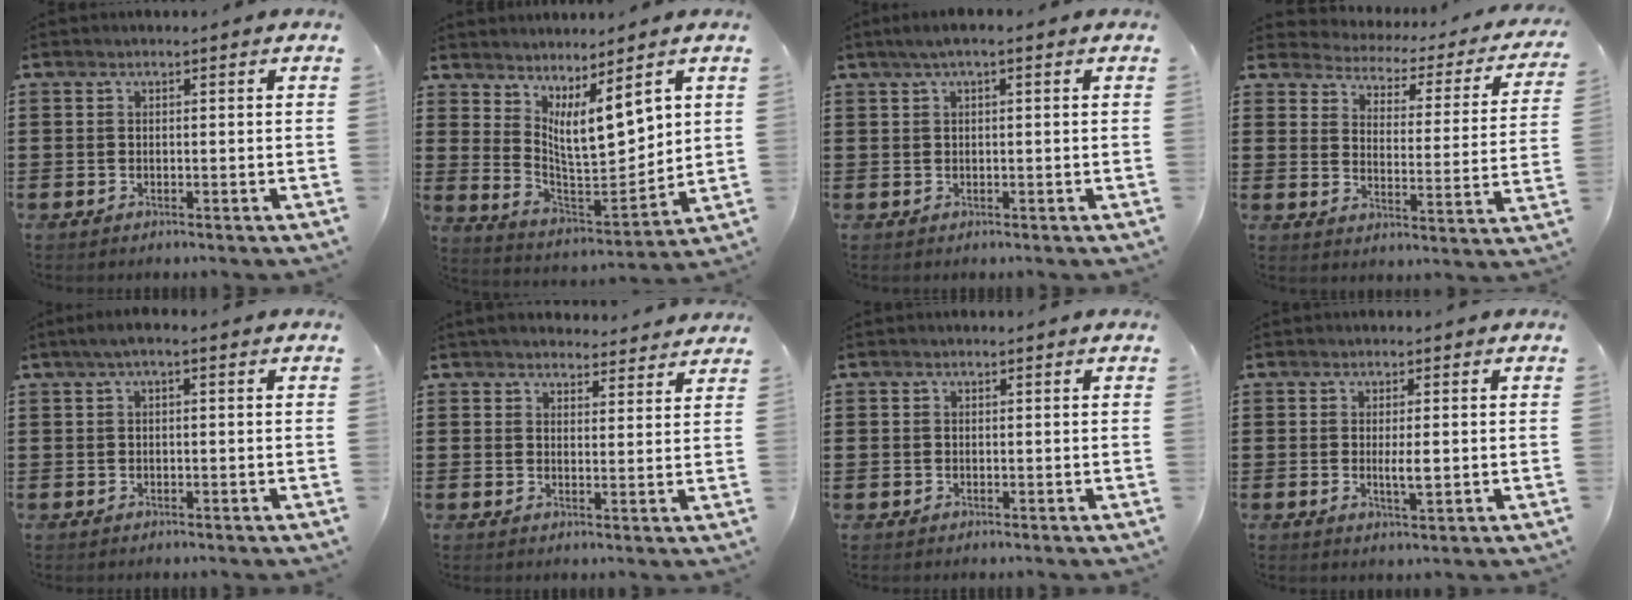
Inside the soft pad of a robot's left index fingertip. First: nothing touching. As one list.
[{"total": 9.2, "force": [5.3, 2.8, 7.0], "torque": [-0.112, -0.035, 0.092]}, {"total": 1.5, "force": [0.4, 0.1, 1.4], "torque": [-0.025, -0.001, 0.007]}, {"total": 2.2, "force": [2.1, 0.7, 0.1], "torque": [-0.025, -0.024, 0.027]}, {"total": 1.4, "force": [-0.3, 0.3, 1.3], "torque": [-0.029, -0.004, -0.008]}, {"total": 3.7, "force": [3.7, 0.7, 0.3], "torque": [-0.010, -0.016, 0.066]}, {"total": 0.6, "force": [0.0, 0.6, 0.1], "torque": [-0.004, 0.004, -0.001]}, {"total": 2.8, "force": [0.0, 0.6, 2.7], "torque": [-0.049, -0.004, 0.001]}]